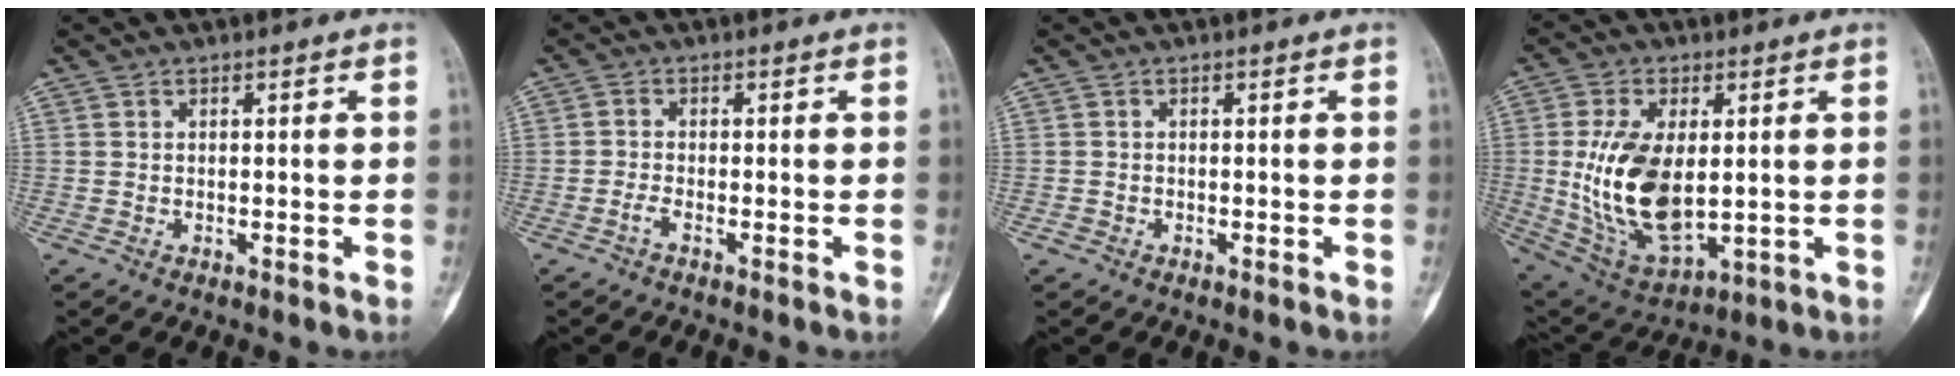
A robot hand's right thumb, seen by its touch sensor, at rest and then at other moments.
{"total": 1.5, "force": [-1.0, 0.3, 1.1], "torque": [-0.028, 0.003, -0.024]}
{"total": 0.7, "force": [-0.4, 0.6, 0.0], "torque": [0.004, 0.004, -0.011]}
{"total": 16.8, "force": [0.7, 9.2, 14.1], "torque": [-0.262, -0.014, 0.032]}